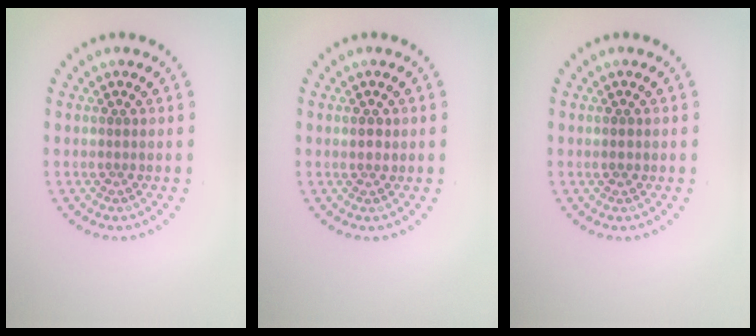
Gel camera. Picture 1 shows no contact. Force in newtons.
{"total": 1.0, "press": 0.9, "slide": 0.5}
{"total": 1.1, "press": 1.1, "slide": 0.2}